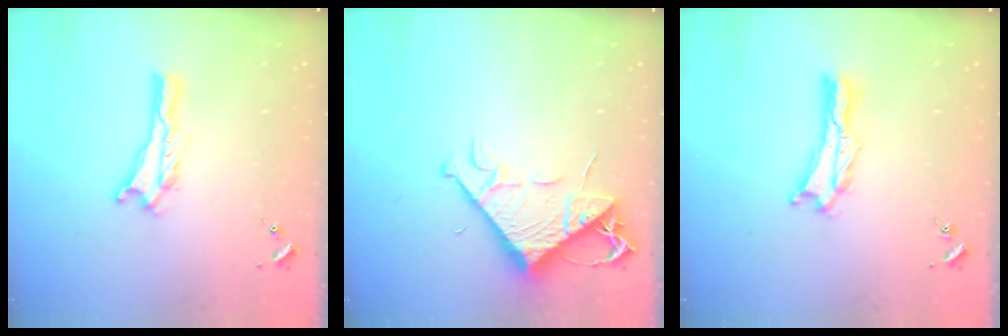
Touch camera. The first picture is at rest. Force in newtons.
{"total": 8.2, "press": 8.1, "slide": 1.1}
{"total": 1.4, "press": 1.4, "slide": 0.3}